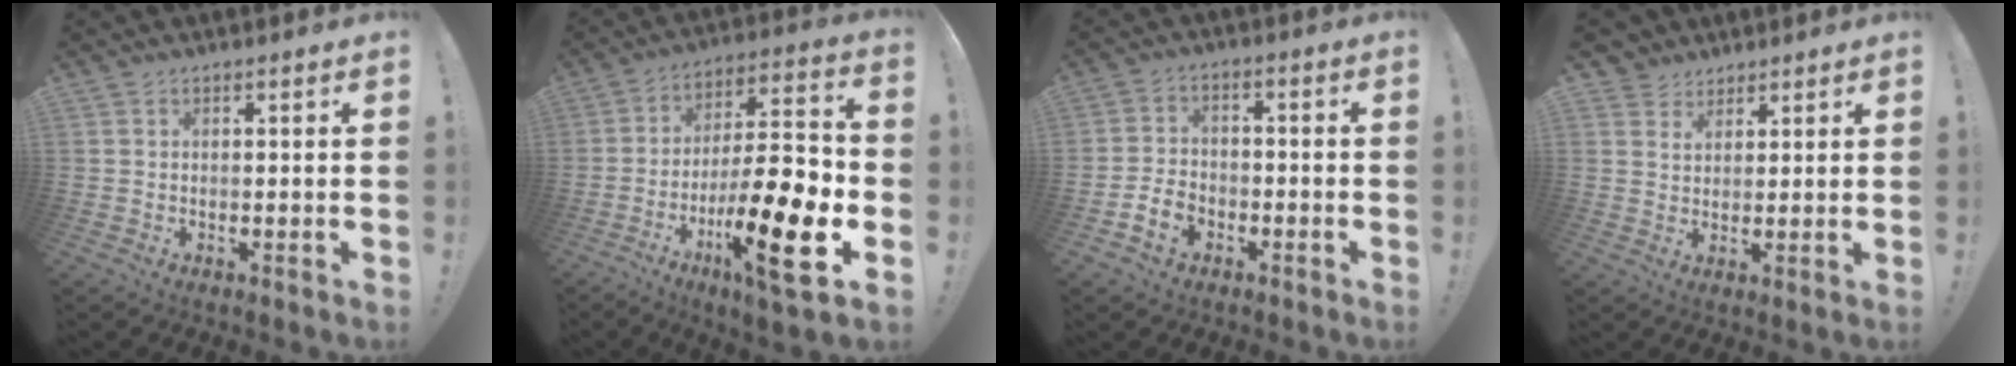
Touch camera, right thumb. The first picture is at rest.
{"total": 22.6, "force": [-8.5, 5.4, 20.2], "torque": [-0.333, 0.041, -0.133]}
{"total": 6.9, "force": [-4.0, 4.7, 3.0], "torque": [-0.057, 0.021, -0.072]}
{"total": 4.0, "force": [2.9, 2.7, 0.0], "torque": [-0.004, -0.021, 0.055]}